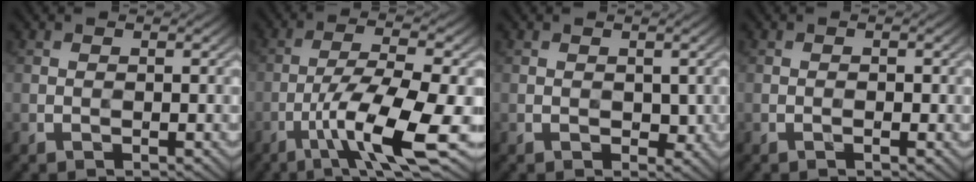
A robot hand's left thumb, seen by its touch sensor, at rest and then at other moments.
{"total": 11.0, "force": [-4.5, 2.2, 9.8], "torque": [-0.168, -0.005, -0.081]}
{"total": 1.3, "force": [0.0, 0.9, 0.8], "torque": [-0.009, -0.001, 0.003]}
{"total": 0.6, "force": [-0.3, 0.1, 0.5], "torque": [-0.005, 0.001, -0.005]}